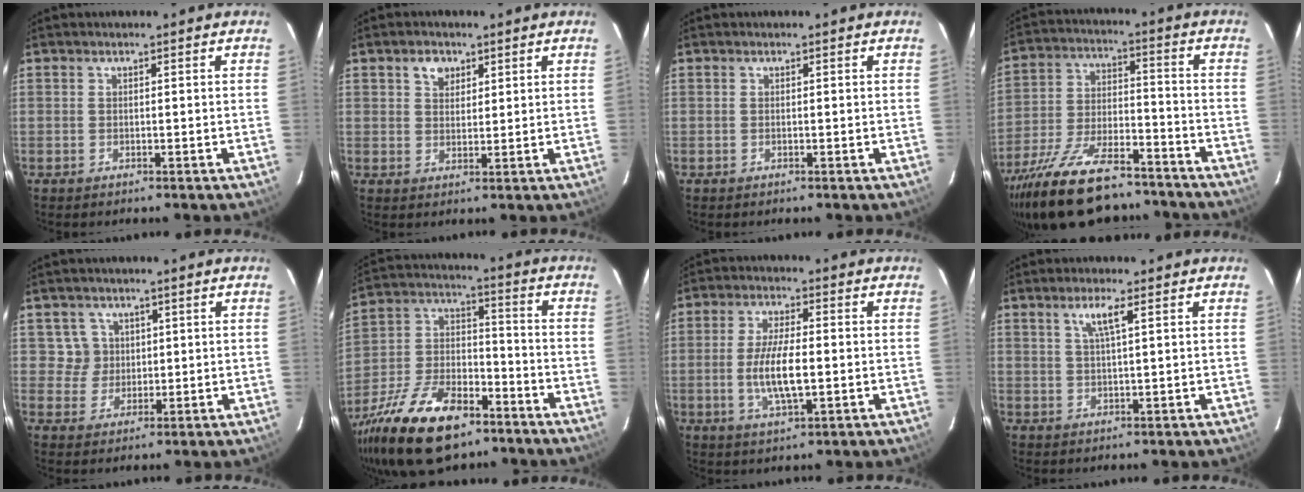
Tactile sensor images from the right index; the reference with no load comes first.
{"total": 3.3, "force": [2.0, 2.2, 1.4], "torque": [-0.018, 0.008, 0.035]}
{"total": 0.0}
{"total": 22.1, "force": [-17.4, 7.6, 11.2], "torque": [-0.223, -0.024, -0.275]}
{"total": 3.7, "force": [1.3, 3.4, 0.0], "torque": [0.016, 0.014, 0.023]}
{"total": 21.9, "force": [-14.2, 10.2, 13.2], "torque": [-0.281, -0.013, -0.241]}
{"total": 8.5, "force": [-1.3, 2.5, 8.1], "torque": [-0.159, -0.006, -0.021]}
{"total": 3.4, "force": [1.7, -0.5, 2.9], "torque": [-0.057, -0.001, 0.031]}